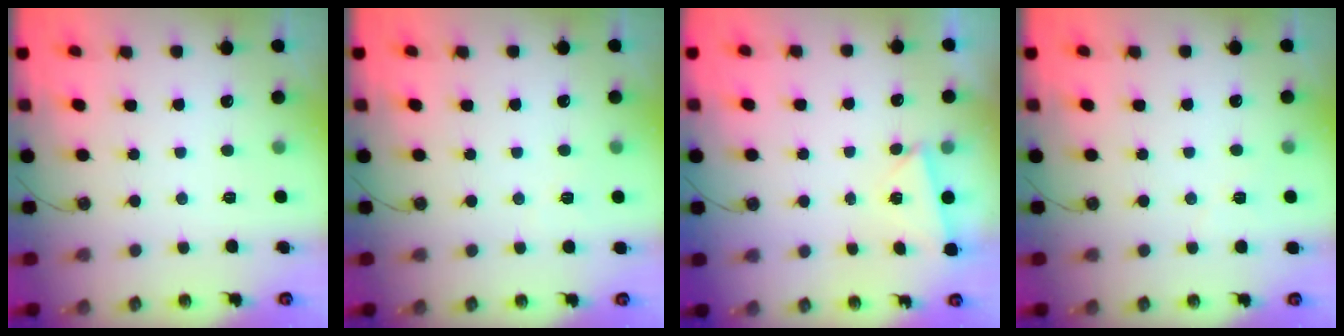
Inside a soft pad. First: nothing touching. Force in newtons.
{"total": 2.7, "press": 2.5, "slide": 1.0}
{"total": 2.2, "press": 2.2, "slide": 0.2}
{"total": 2.9, "press": 2.7, "slide": 0.9}